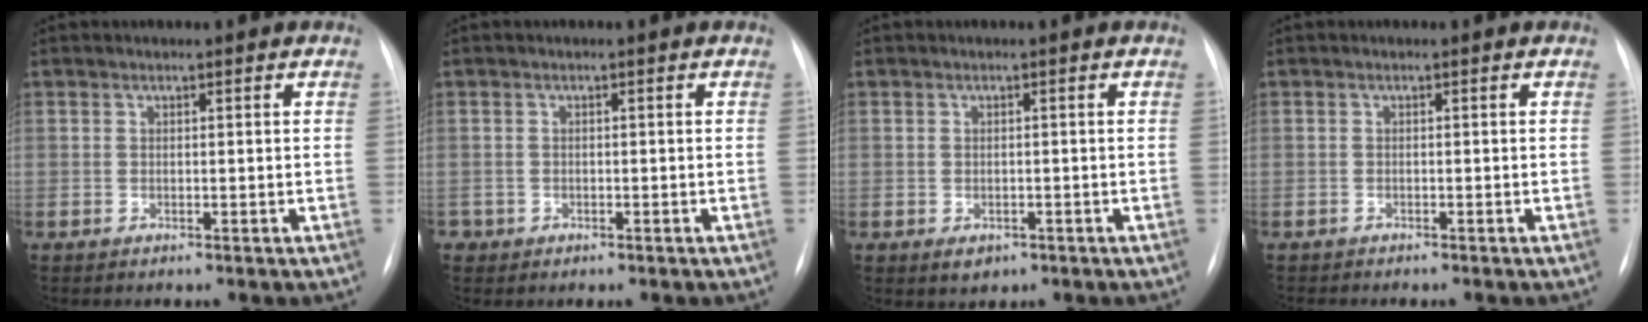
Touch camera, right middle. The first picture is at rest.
{"total": 1.1, "force": [-0.5, 0.9, 0.0], "torque": [0.003, 0.005, -0.008]}
{"total": 2.1, "force": [-1.0, 1.5, 1.0], "torque": [-0.011, 0.000, -0.004]}
{"total": 2.2, "force": [-2.0, 0.1, 1.0], "torque": [-0.011, -0.003, -0.024]}